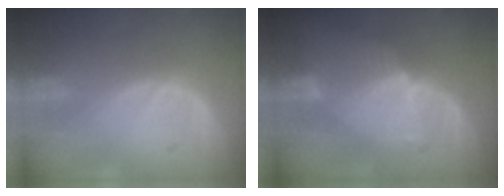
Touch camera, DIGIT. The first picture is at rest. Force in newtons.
{"total": 6.9, "press": 6.0, "slide": 3.3}